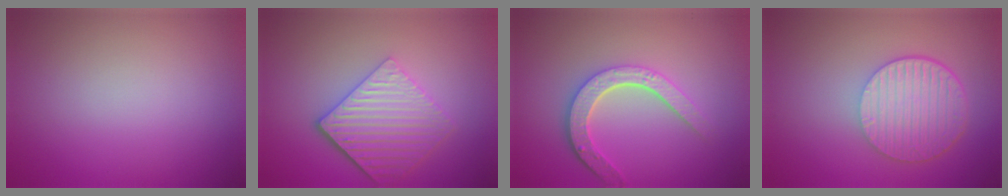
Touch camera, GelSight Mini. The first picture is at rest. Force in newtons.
{"total": 5.5, "press": 4.2, "slide": 3.5}
{"total": 4.4, "press": 3.4, "slide": 2.9}
{"total": 6.5, "press": 4.5, "slide": 4.7}